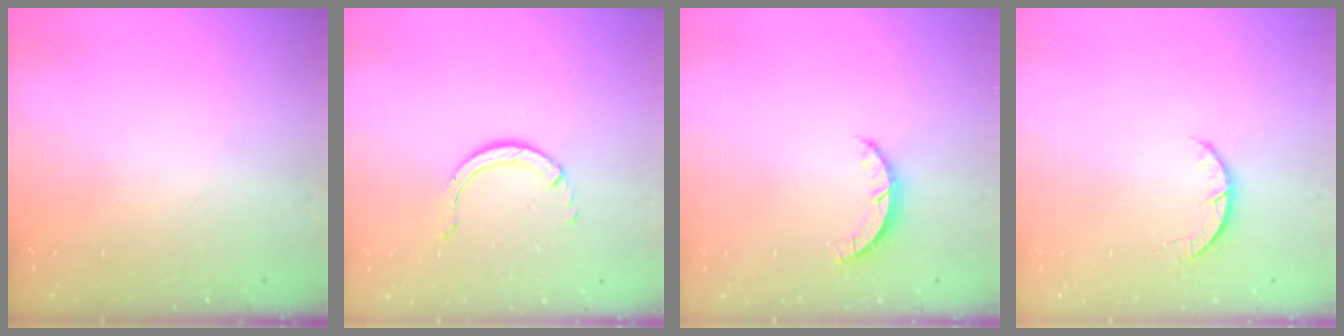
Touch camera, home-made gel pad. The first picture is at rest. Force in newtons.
{"total": 3.5, "press": 3.5, "slide": 0.6}
{"total": 2.7, "press": 2.7, "slide": 0.4}
{"total": 3.3, "press": 3.3, "slide": 0.5}